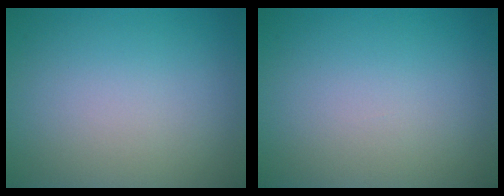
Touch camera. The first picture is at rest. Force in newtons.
{"total": 0.0}